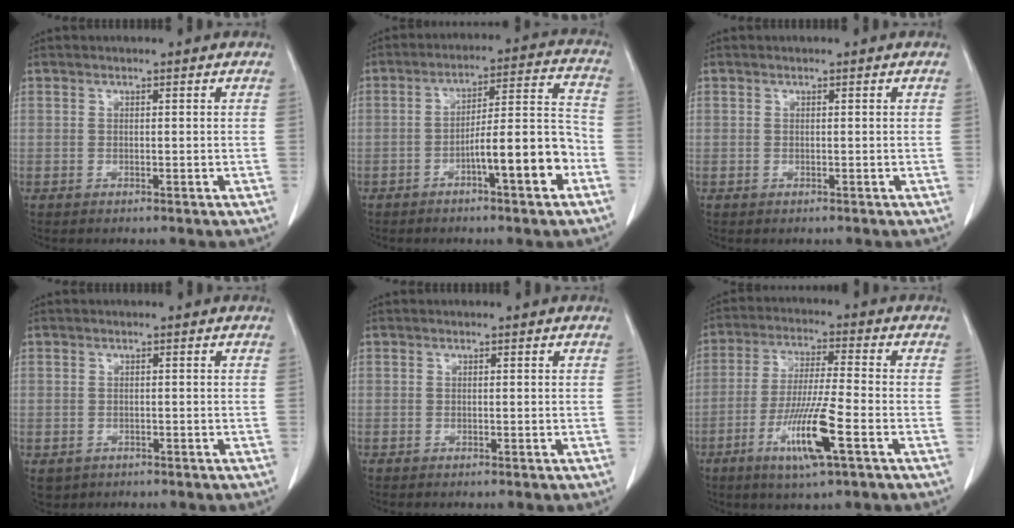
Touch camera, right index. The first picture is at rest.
{"total": 11.1, "force": [-4.7, 1.2, 9.9], "torque": [-0.149, 0.023, -0.071]}
{"total": 0.0}
{"total": 2.6, "force": [-1.1, 2.4, 0.4], "torque": [-0.004, 0.001, -0.008]}
{"total": 0.0}
{"total": 10.9, "force": [-4.5, 0.2, 10.0], "torque": [-0.193, -0.018, -0.085]}